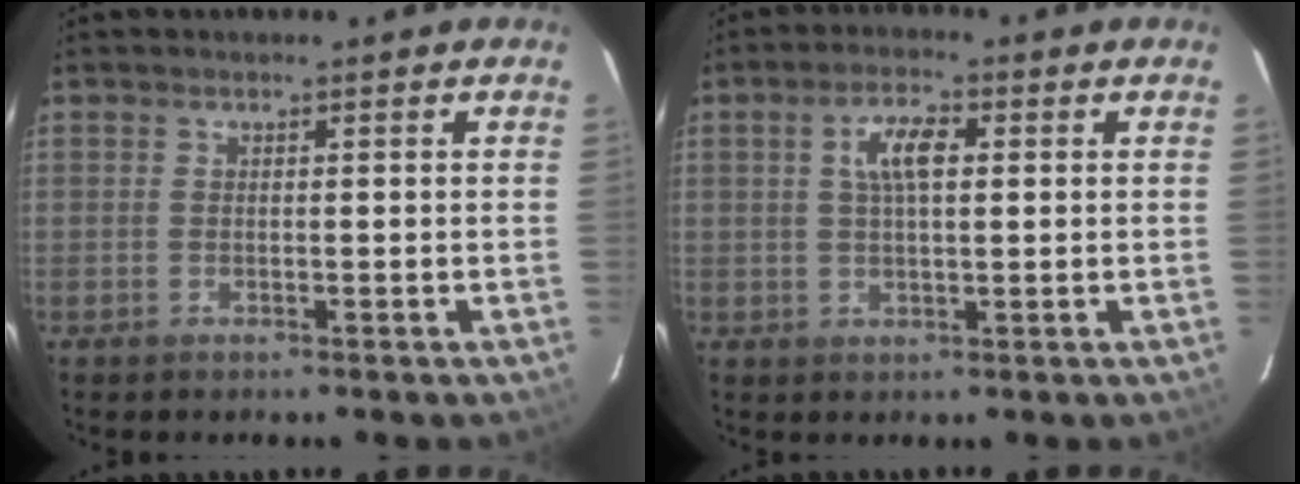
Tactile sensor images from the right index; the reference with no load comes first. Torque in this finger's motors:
{"motor_torque": [0.83, 0.00, 0.41, 0.10]}